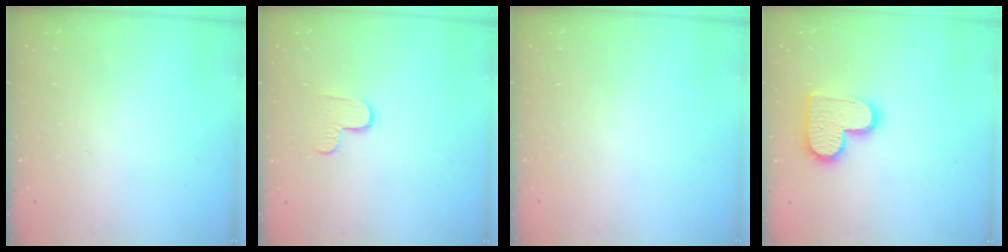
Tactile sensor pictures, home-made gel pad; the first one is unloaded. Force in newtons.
{"total": 4.5, "press": 4.5, "slide": 0.4}
{"total": 0.0}
{"total": 14.2, "press": 14.2, "slide": 1.1}